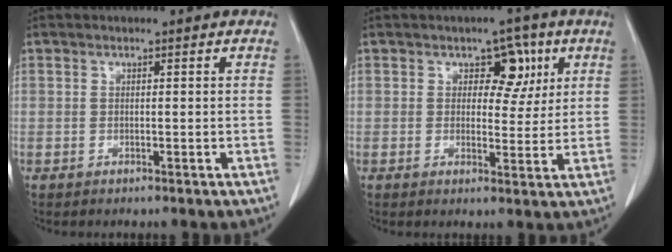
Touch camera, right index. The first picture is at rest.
{"total": 5.2, "force": [2.1, 3.3, 3.4], "torque": [-0.036, 0.007, 0.029]}